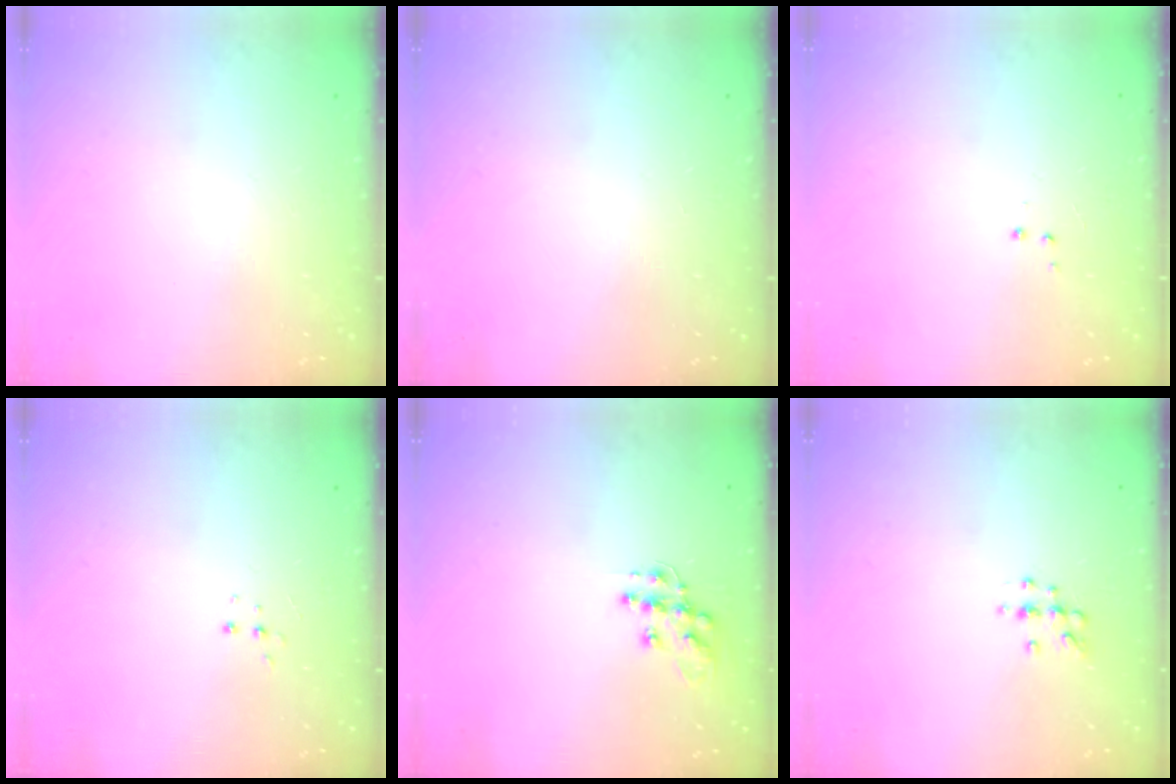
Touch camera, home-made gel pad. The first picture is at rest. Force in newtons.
{"total": 0.0}
{"total": 2.9, "press": 2.8, "slide": 0.4}
{"total": 4.2, "press": 4.2, "slide": 0.5}
{"total": 10.7, "press": 10.7, "slide": 0.7}
{"total": 7.3, "press": 7.2, "slide": 1.2}